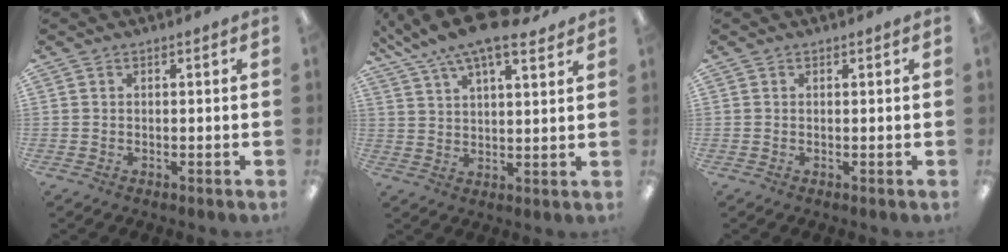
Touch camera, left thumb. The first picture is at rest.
{"total": 14.7, "force": [11.3, 3.5, 8.8], "torque": [-0.162, -0.054, 0.195]}
{"total": 0.0}